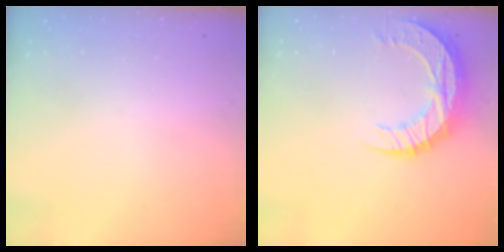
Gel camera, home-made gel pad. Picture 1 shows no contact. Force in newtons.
{"total": 12.8, "press": 12.8, "slide": 0.9}